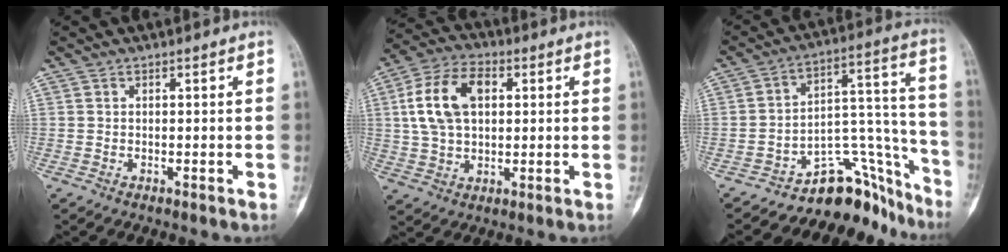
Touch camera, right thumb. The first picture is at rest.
{"total": 13.4, "force": [2.7, 8.5, 10.0], "torque": [-0.180, 0.016, 0.047]}
{"total": 15.4, "force": [-12.4, 7.5, 5.2], "torque": [-0.006, 0.161, -0.183]}